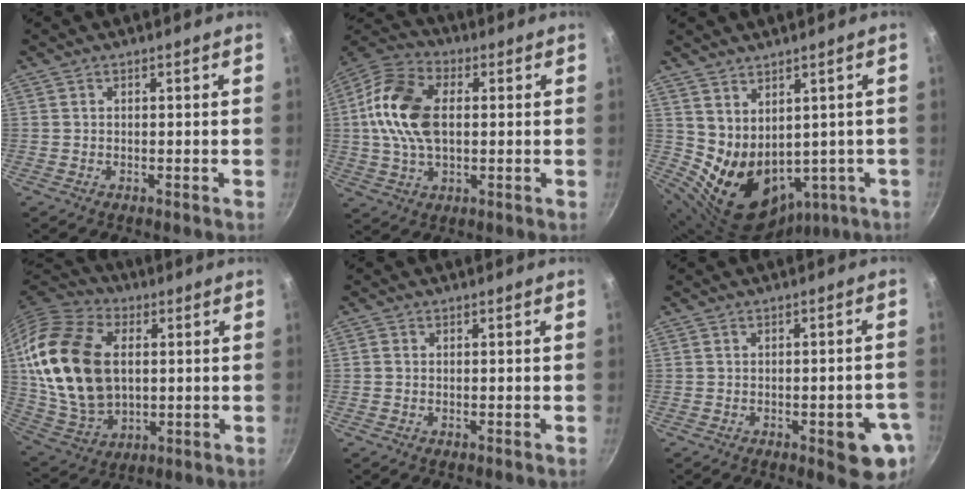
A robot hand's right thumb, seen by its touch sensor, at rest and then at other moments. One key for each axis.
{"total": 4.0, "fx": -1.9, "fy": 2.8, "fz": 2.1, "tx": -0.045, "ty": 0.035, "tz": -0.053}
{"total": 12.7, "fx": 1.9, "fy": 9.5, "fz": 8.2, "tx": -0.120, "ty": -0.021, "tz": 0.073}
{"total": 23.5, "fx": 3.2, "fy": 15.7, "fz": 17.3, "tx": -0.314, "ty": 0.002, "tz": 0.065}
{"total": 0.7, "fx": -0.1, "fy": 0.7, "fz": 0.3, "tx": -0.004, "ty": 0.002, "tz": -0.004}
{"total": 8.6, "fx": -2.8, "fy": 3.1, "fz": 7.6, "tx": -0.065, "ty": 0.010, "tz": -0.031}